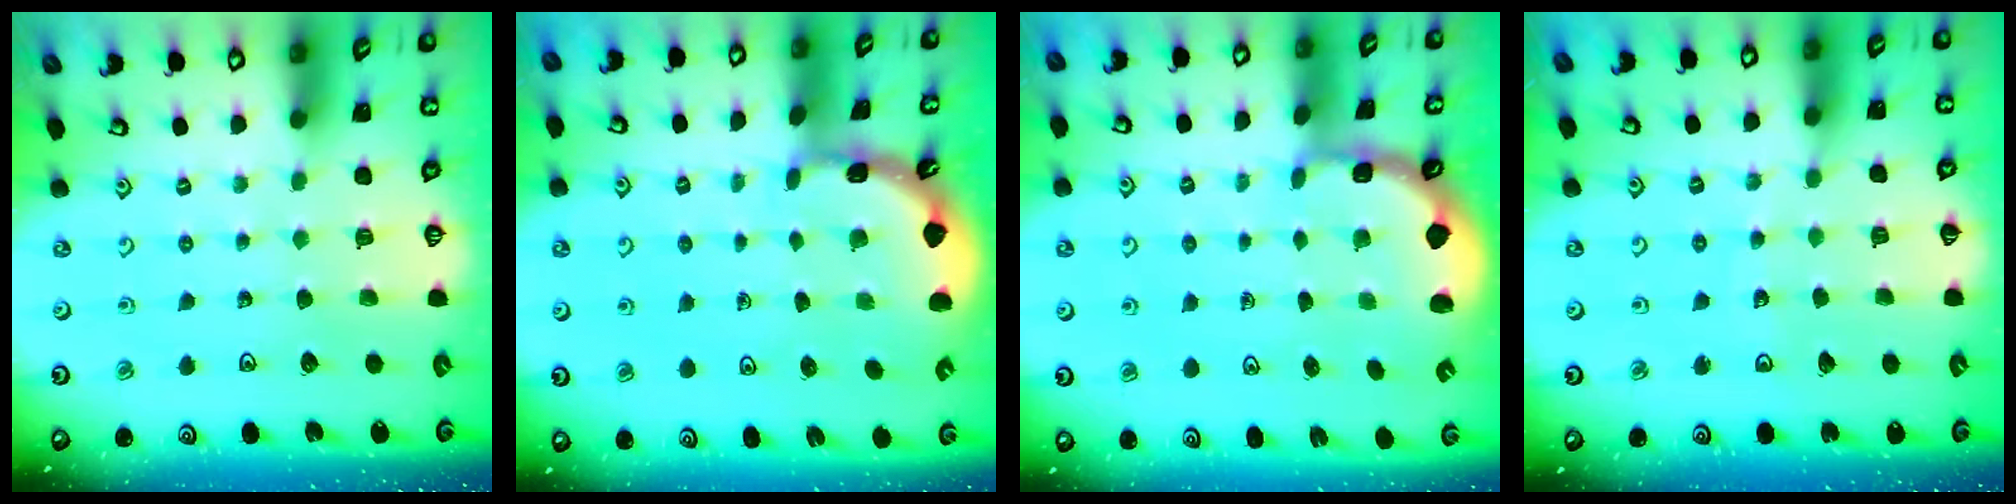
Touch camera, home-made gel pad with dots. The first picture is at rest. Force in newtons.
{"total": 1.8, "press": 1.8, "slide": 0.1}
{"total": 1.2, "press": 1.1, "slide": 0.4}
{"total": 4.1, "press": 4.1, "slide": 0.4}